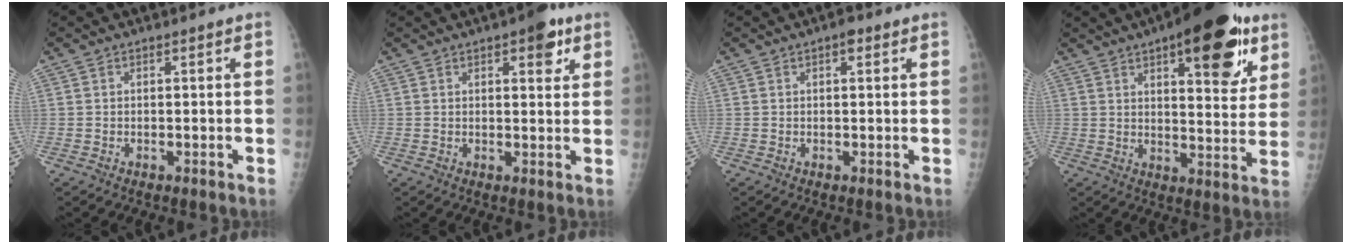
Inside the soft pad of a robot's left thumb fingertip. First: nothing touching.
{"total": 5.4, "force": [2.9, 2.2, 4.1], "torque": [-0.032, -0.009, 0.031]}
{"total": 1.7, "force": [0.9, 0.8, 1.3], "torque": [-0.012, 0.000, 0.009]}
{"total": 19.7, "force": [10.1, 7.4, 15.2], "torque": [-0.172, -0.034, 0.139]}